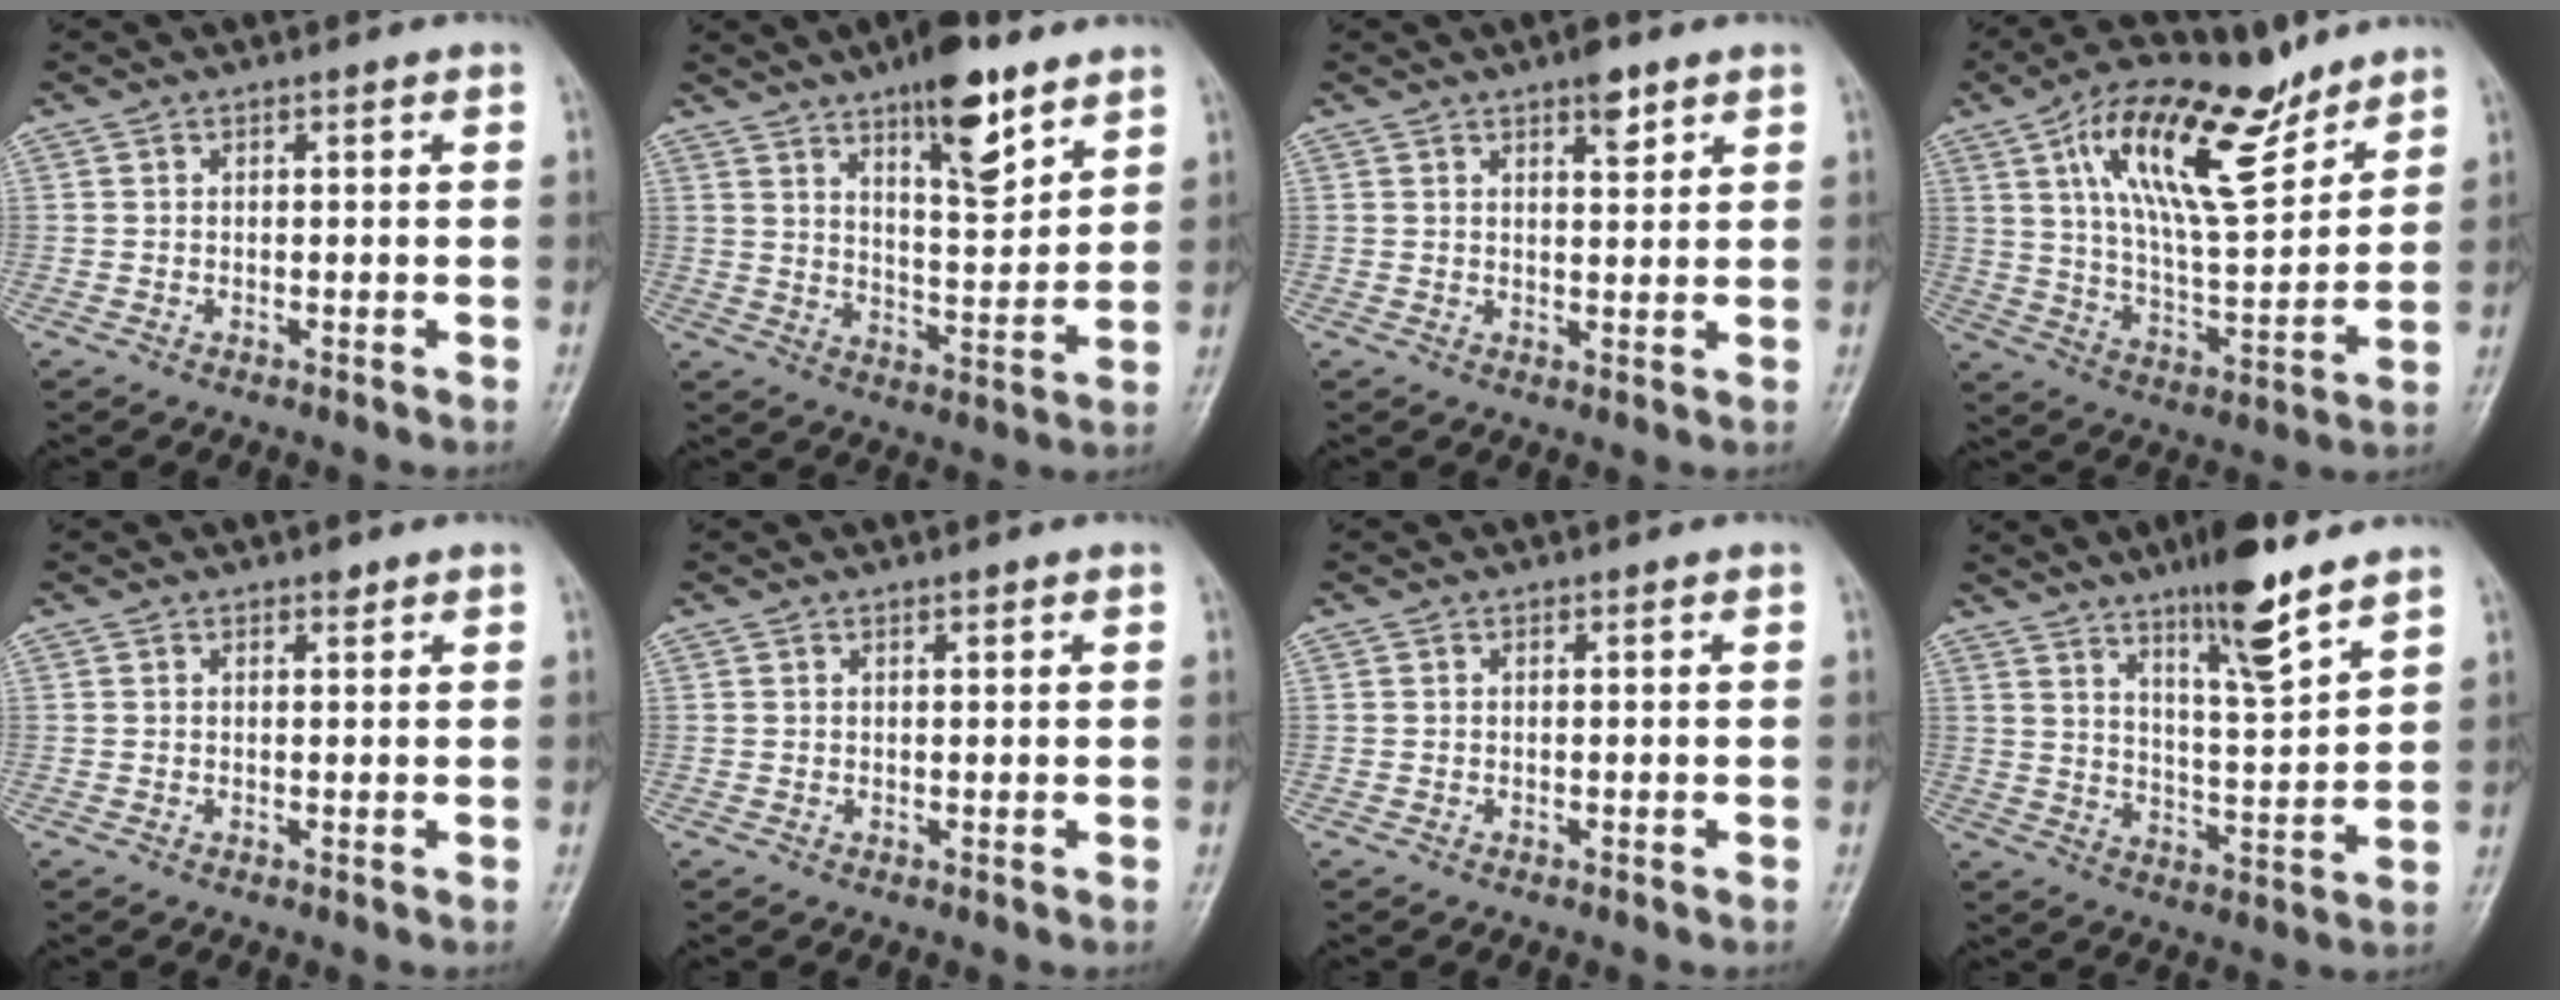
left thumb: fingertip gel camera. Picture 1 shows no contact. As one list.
[{"total": 13.0, "force": [8.1, 4.1, 9.2], "torque": [-0.118, -0.051, 0.130]}, {"total": 3.9, "force": [2.5, 1.5, 2.6], "torque": [-0.026, -0.013, 0.036]}, {"total": 19.8, "force": [11.0, 7.6, 14.6], "torque": [-0.218, -0.044, 0.199]}, {"total": 0.9, "force": [0.7, 0.4, 0.5], "torque": [-0.004, -0.003, 0.008]}, {"total": 0.7, "force": [0.5, 0.3, 0.4], "torque": [-0.005, -0.002, 0.007]}, {"total": 0.0}, {"total": 14.7, "force": [10.5, 0.7, 10.3], "torque": [-0.173, -0.063, 0.185]}]